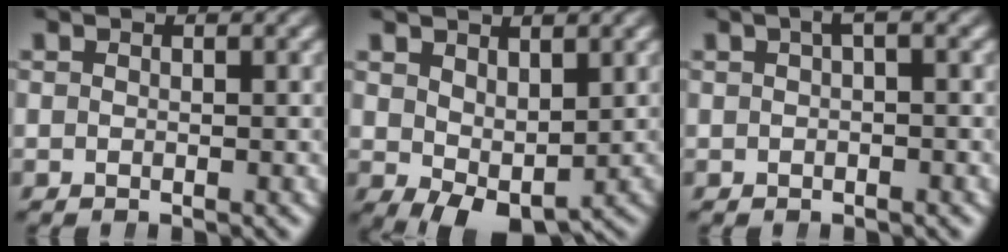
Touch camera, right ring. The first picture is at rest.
{"total": 3.3, "force": [-0.9, 1.9, 2.5], "torque": [-0.045, -0.045, 0.010]}
{"total": 0.8, "force": [0.2, 0.0, 0.8], "torque": [-0.007, 0.006, 0.005]}